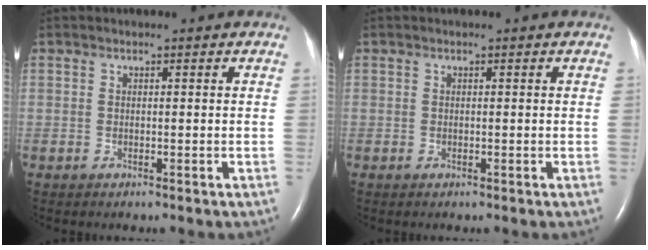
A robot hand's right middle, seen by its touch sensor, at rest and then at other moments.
{"total": 0.0}